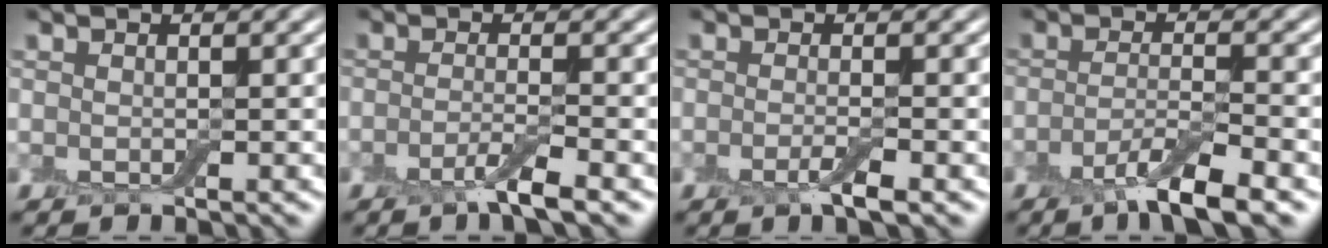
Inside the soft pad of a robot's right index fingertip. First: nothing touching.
{"total": 2.6, "force": [-1.4, 0.4, 2.2], "torque": [-0.034, -0.001, -0.037]}
{"total": 2.0, "force": [-0.8, 0.4, 1.8], "torque": [-0.031, -0.003, -0.019]}
{"total": 4.6, "force": [-2.7, 0.8, 3.6], "torque": [-0.061, -0.002, -0.058]}